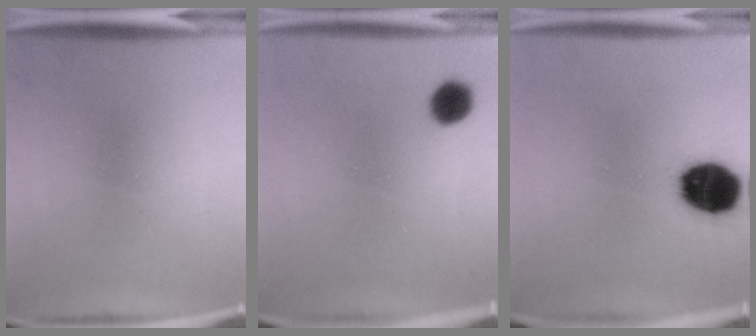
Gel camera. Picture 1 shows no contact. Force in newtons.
{"total": 4.8}
{"total": 14.6}